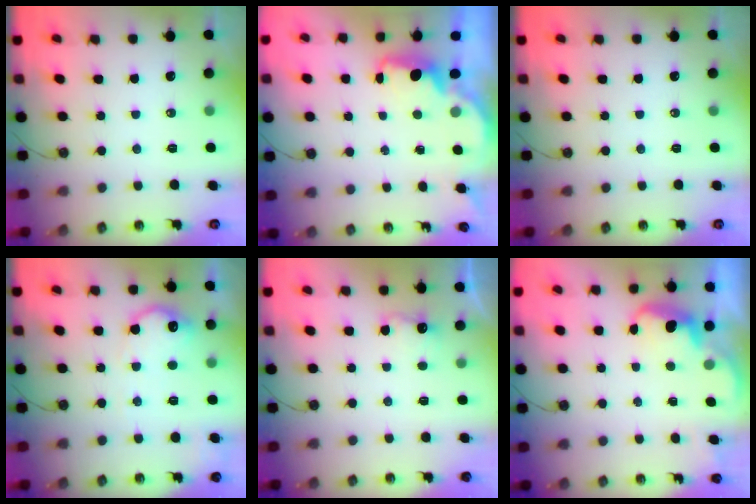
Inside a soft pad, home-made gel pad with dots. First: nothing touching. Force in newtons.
{"total": 1.8, "press": 1.6, "slide": 0.7}
{"total": 0.0}
{"total": 11.9, "press": 11.9, "slide": 0.5}
{"total": 3.5, "press": 3.3, "slide": 1.0}
{"total": 2.8, "press": 2.6, "slide": 0.9}